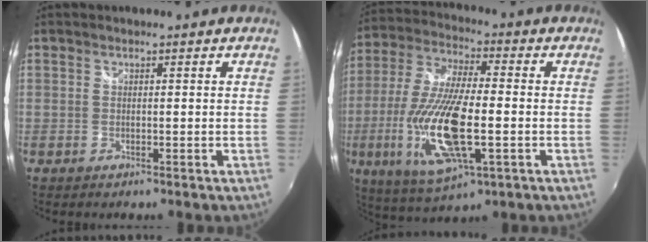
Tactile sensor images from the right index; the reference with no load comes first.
{"total": 19.0, "force": [-4.6, 5.6, 17.6], "torque": [-0.368, -0.020, -0.085]}